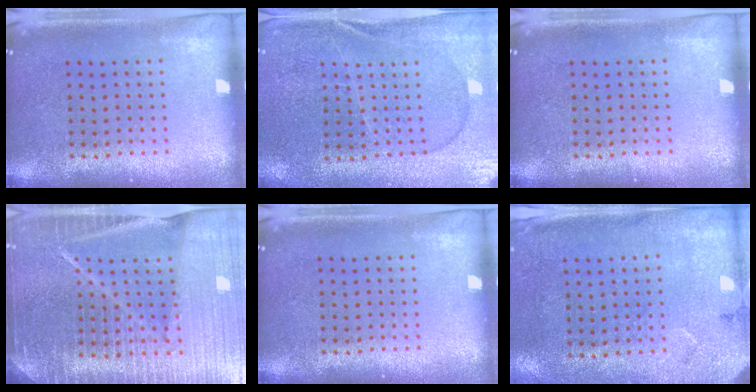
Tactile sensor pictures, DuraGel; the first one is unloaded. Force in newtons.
{"total": 1.1, "press": 1.1, "slide": 0.4}
{"total": 0.0}
{"total": 6.3, "press": 5.5, "slide": 3.1}
{"total": 0.0}
{"total": 2.7, "press": 2.2, "slide": 1.6}